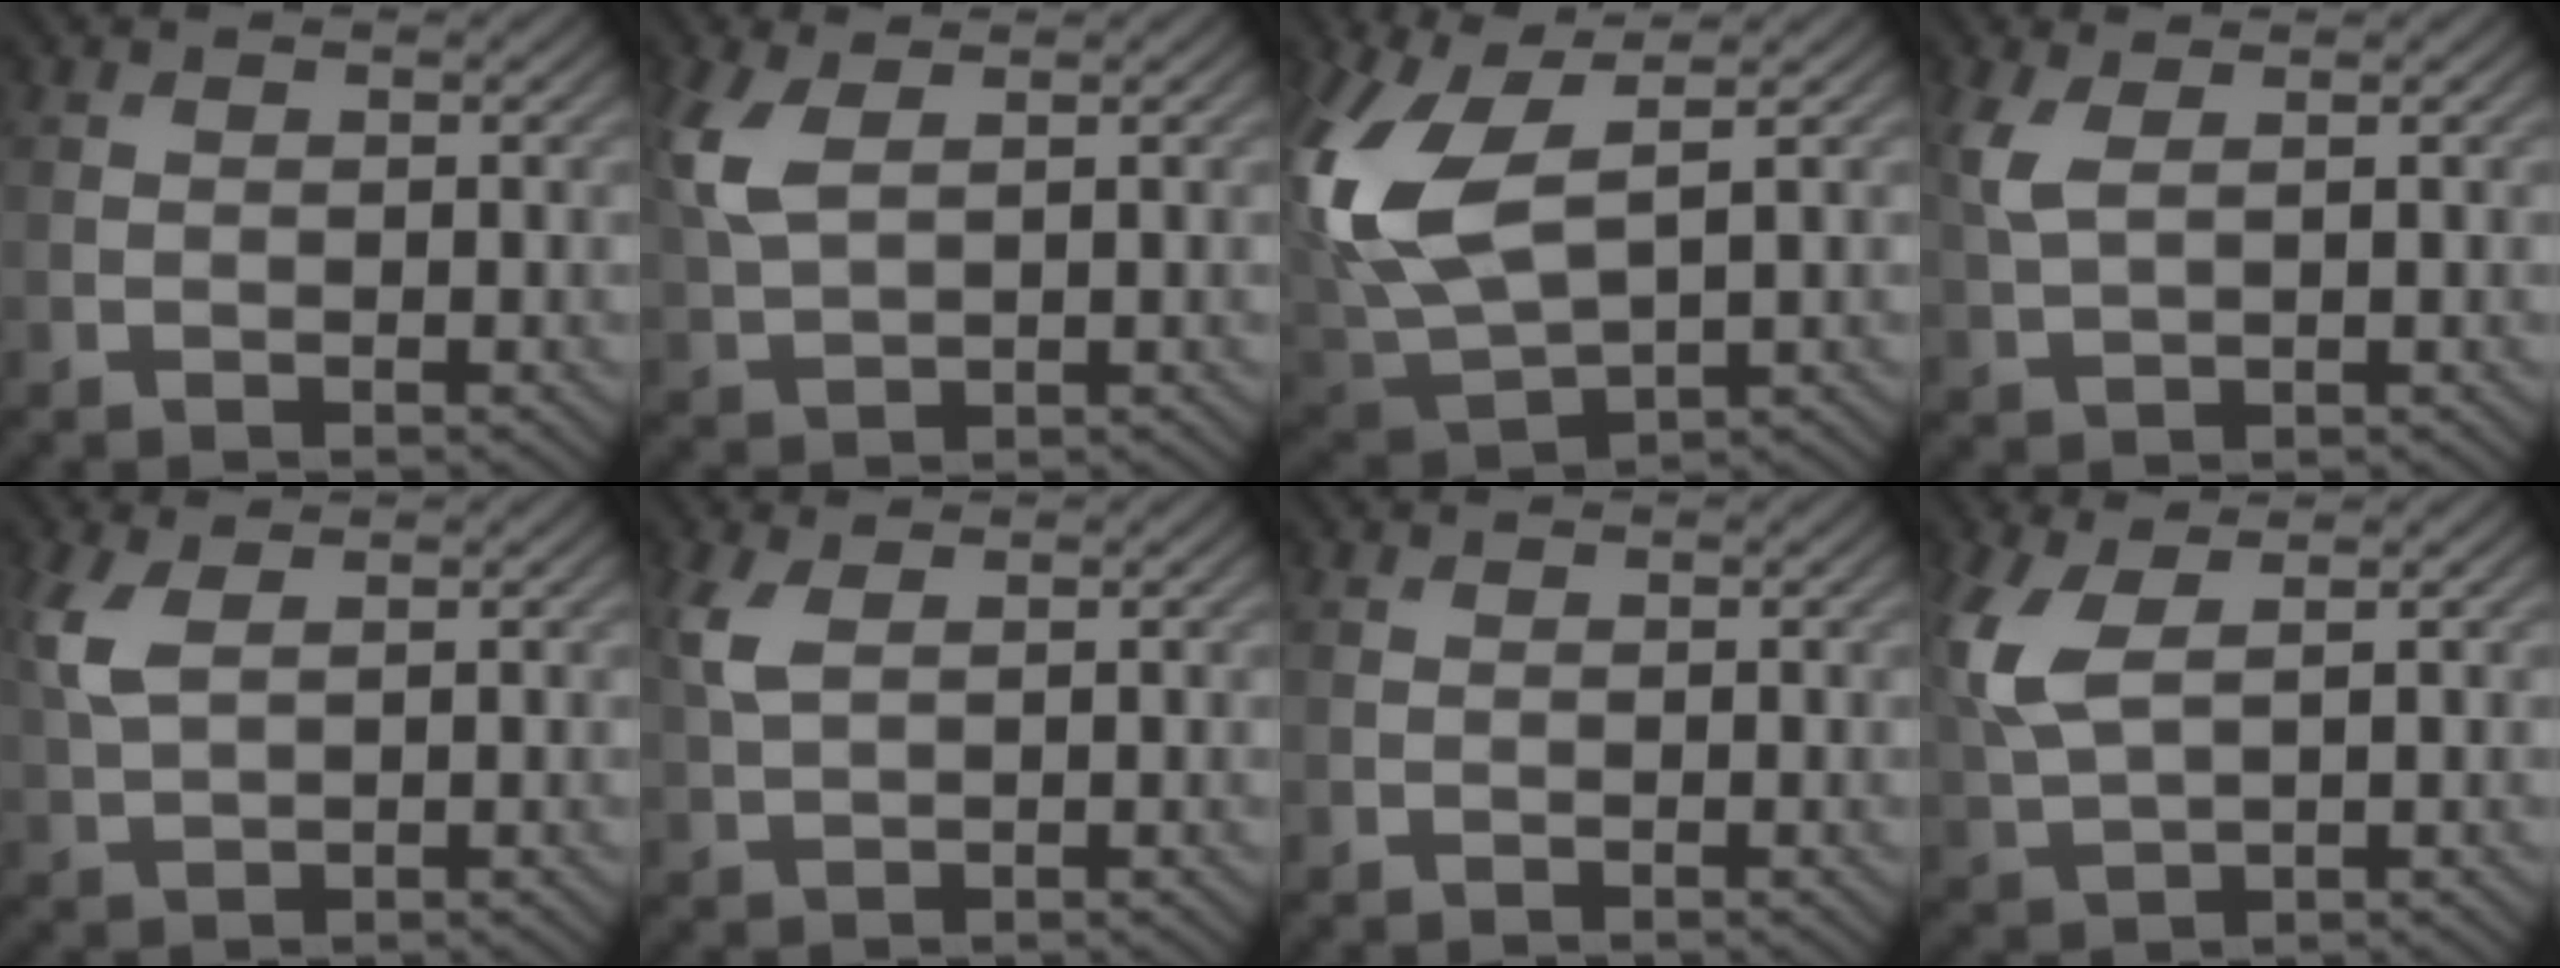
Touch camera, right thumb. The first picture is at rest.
{"total": 5.1, "force": [2.0, 2.4, 4.1], "torque": [-0.113, 0.007, 0.044]}
{"total": 12.2, "force": [3.2, 5.9, 10.1], "torque": [-0.261, -0.006, 0.072]}
{"total": 3.4, "force": [1.4, 1.4, 2.8], "torque": [-0.081, 0.003, 0.031]}
{"total": 4.3, "force": [1.7, 1.9, 3.4], "torque": [-0.098, 0.005, 0.036]}
{"total": 3.4, "force": [1.3, 1.5, 2.7], "torque": [-0.077, 0.005, 0.029]}
{"total": 0.0}
{"total": 6.8, "force": [2.3, 3.0, 5.7], "torque": [-0.156, 0.006, 0.046]}